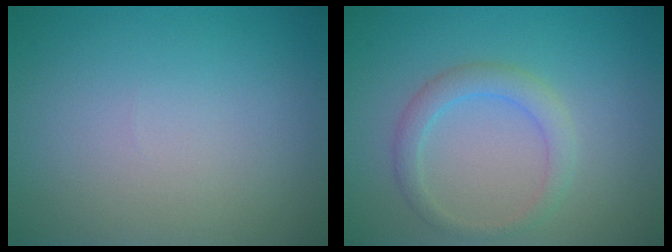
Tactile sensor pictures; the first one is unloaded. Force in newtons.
{"total": 2.4, "press": 2.4, "slide": 0.1}